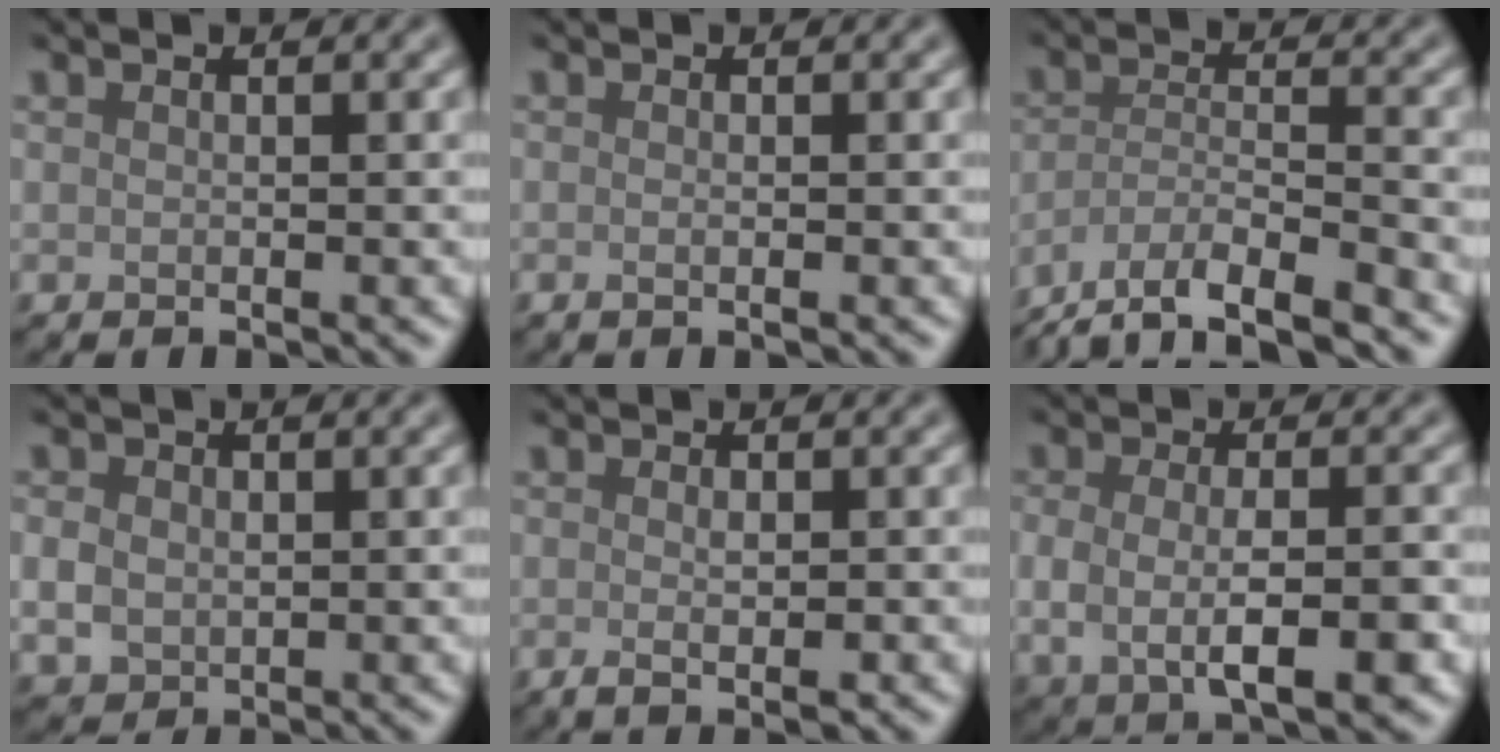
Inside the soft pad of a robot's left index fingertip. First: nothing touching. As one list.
[{"total": 0.9, "force": [-0.2, 0.2, 0.8], "torque": [-0.013, -0.004, -0.004]}, {"total": 8.3, "force": [-7.1, 1.9, 4.0], "torque": [-0.065, -0.015, -0.122]}, {"total": 2.5, "force": [0.1, 2.2, 1.3], "torque": [-0.029, -0.003, 0.000]}, {"total": 1.9, "force": [-0.3, 0.6, 1.8], "torque": [-0.033, -0.003, -0.005]}, {"total": 5.6, "force": [-1.0, 2.6, 4.9], "torque": [-0.095, -0.015, -0.013]}]